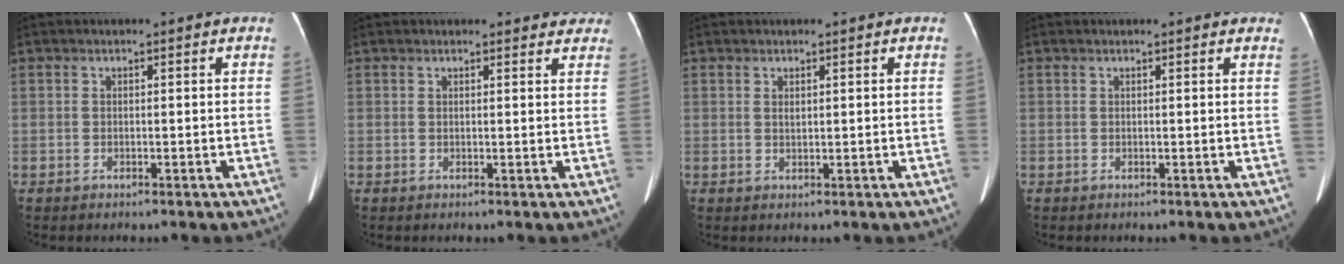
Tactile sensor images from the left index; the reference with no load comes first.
{"total": 5.6, "force": [5.1, 2.1, 0.6], "torque": [0.017, -0.003, 0.036]}
{"total": 0.7, "force": [0.4, 0.4, 0.5], "torque": [-0.010, 0.000, 0.009]}
{"total": 2.9, "force": [2.5, 1.1, 0.9], "torque": [-0.009, 0.014, 0.013]}